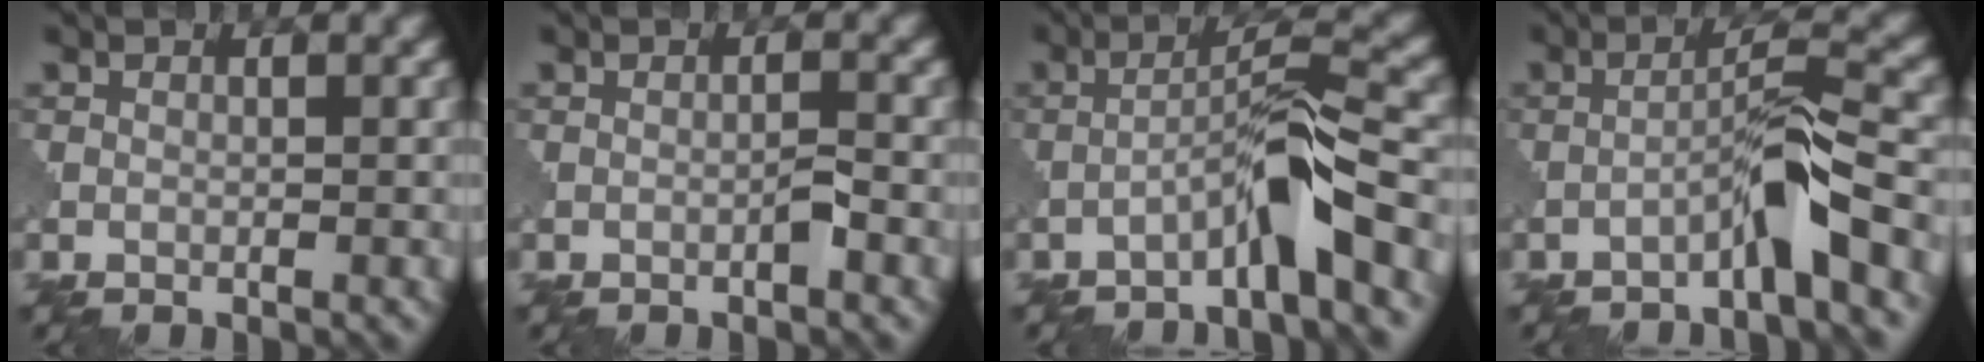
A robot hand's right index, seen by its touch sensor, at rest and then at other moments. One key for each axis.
{"total": 1.1, "fx": -0.6, "fy": 0.0, "fz": 0.9, "tx": -0.015, "ty": 0.004, "tz": -0.013}
{"total": 5.0, "fx": -2.8, "fy": 0.3, "fz": 4.1, "tx": -0.073, "ty": 0.019, "tz": -0.062}
{"total": 4.2, "fx": -2.4, "fy": 0.0, "fz": 3.4, "tx": -0.061, "ty": 0.020, "tz": -0.053}